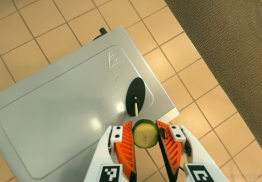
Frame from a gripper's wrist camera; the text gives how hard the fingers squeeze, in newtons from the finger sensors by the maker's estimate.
{"total": 8.4, "left": 8.2, "right": 8.5}